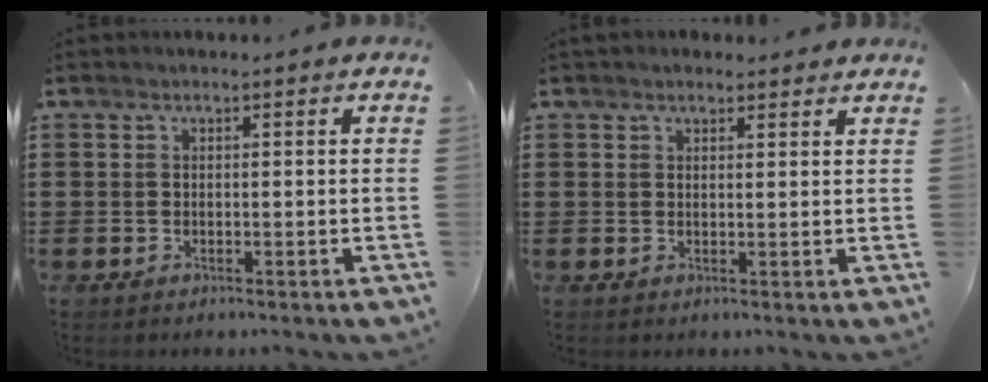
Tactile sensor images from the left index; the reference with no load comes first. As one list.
[{"total": 1.7, "force": [1.6, 0.5, 0.3], "torque": [-0.009, 0.004, 0.031]}]